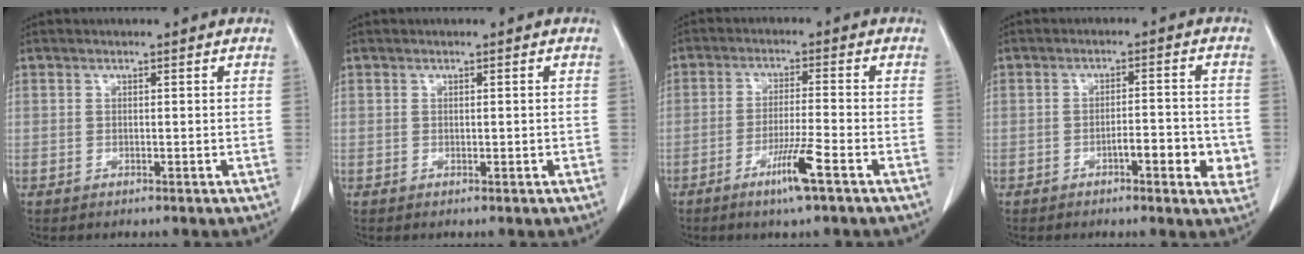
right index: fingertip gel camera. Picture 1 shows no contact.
{"total": 0.5, "force": [-0.1, 0.2, 0.5], "torque": [-0.008, -0.001, 0.002]}
{"total": 6.3, "force": [-3.5, -0.6, 5.3], "torque": [-0.097, -0.013, -0.066]}
{"total": 6.5, "force": [-2.2, 1.7, 5.8], "torque": [-0.068, 0.003, -0.028]}